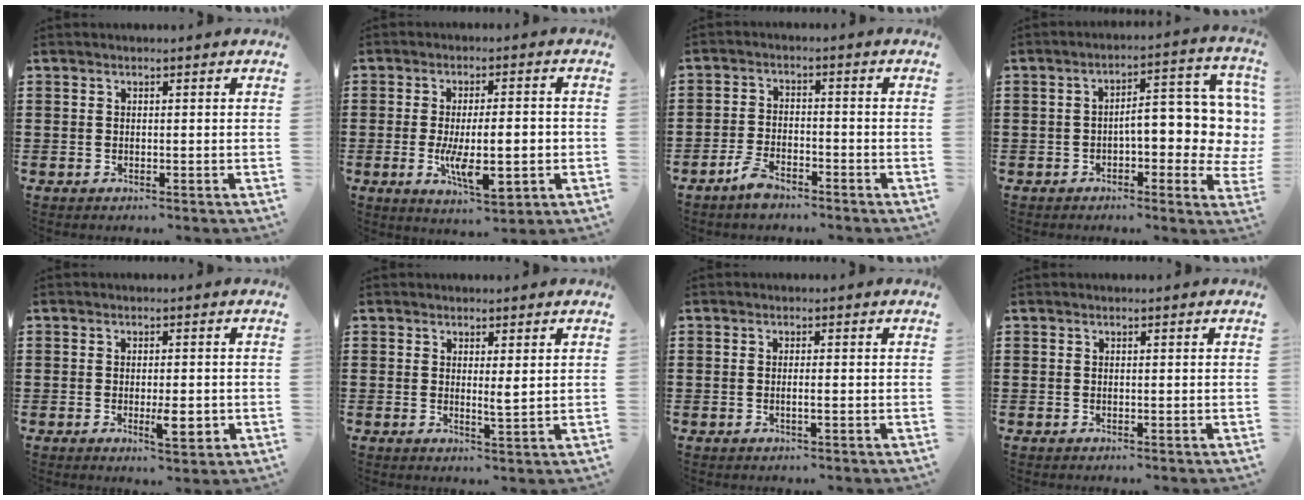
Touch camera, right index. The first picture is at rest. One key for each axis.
{"total": 9.2, "fx": -1.4, "fy": 2.7, "fz": 8.7, "tx": -0.150, "ty": -0.007, "tz": -0.022}
{"total": 3.9, "fx": -3.1, "fy": 1.3, "fz": 1.8, "tx": -0.045, "ty": 0.005, "tz": -0.063}
{"total": 8.2, "fx": 0.5, "fy": 3.7, "fz": 7.3, "tx": -0.098, "ty": -0.021, "tz": -0.002}
{"total": 4.7, "fx": -1.2, "fy": 1.4, "fz": 4.3, "tx": -0.070, "ty": -0.005, "tz": -0.023}
{"total": 2.1, "fx": 1.0, "fy": 0.1, "fz": 1.9, "tx": -0.032, "ty": -0.004, "tz": 0.015}
{"total": 1.2, "fx": -0.3, "fy": -0.1, "fz": 1.2, "tx": -0.020, "ty": -0.004, "tz": -0.005}
{"total": 0.0}